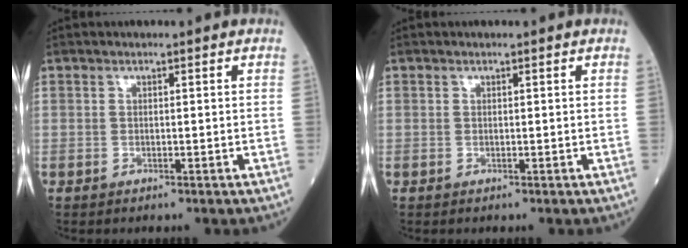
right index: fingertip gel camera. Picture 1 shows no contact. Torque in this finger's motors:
{"motor_torque": [-0.01, -0.02, 0.03, 0.02]}